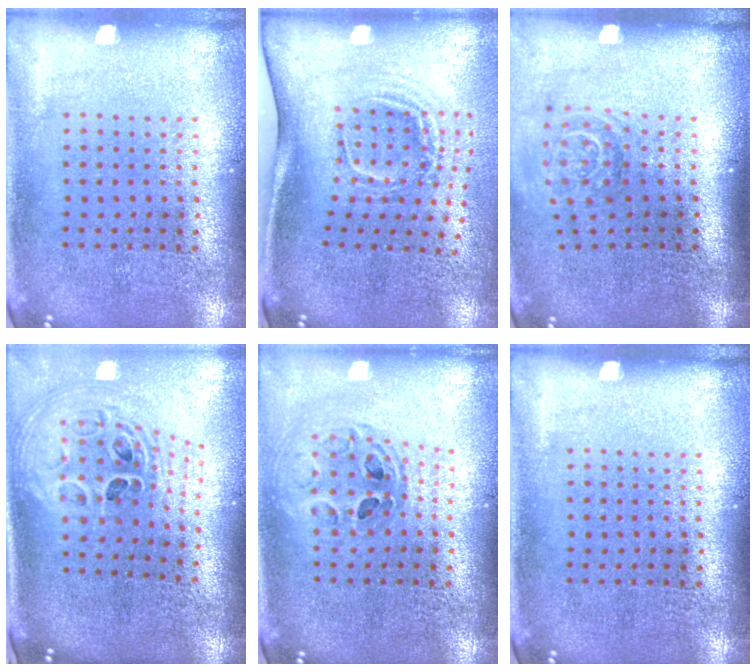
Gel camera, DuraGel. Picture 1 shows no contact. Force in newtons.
{"total": 2.0, "press": 1.2, "slide": 1.6}
{"total": 1.6, "press": 1.1, "slide": 1.1}
{"total": 2.0, "press": 1.6, "slide": 1.2}
{"total": 0.7, "press": 0.7, "slide": 0.1}
{"total": 0.0}